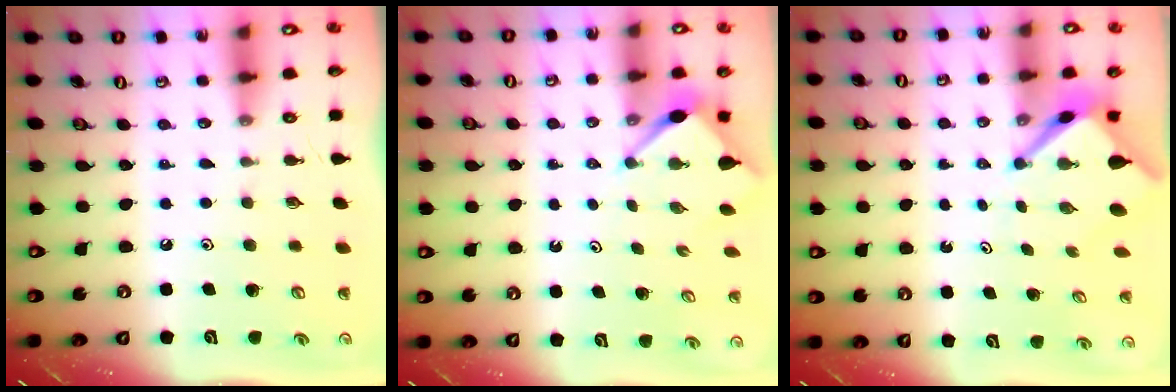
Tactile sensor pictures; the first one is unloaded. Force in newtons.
{"total": 3.5, "press": 3.5, "slide": 0.3}
{"total": 4.4, "press": 4.3, "slide": 0.5}